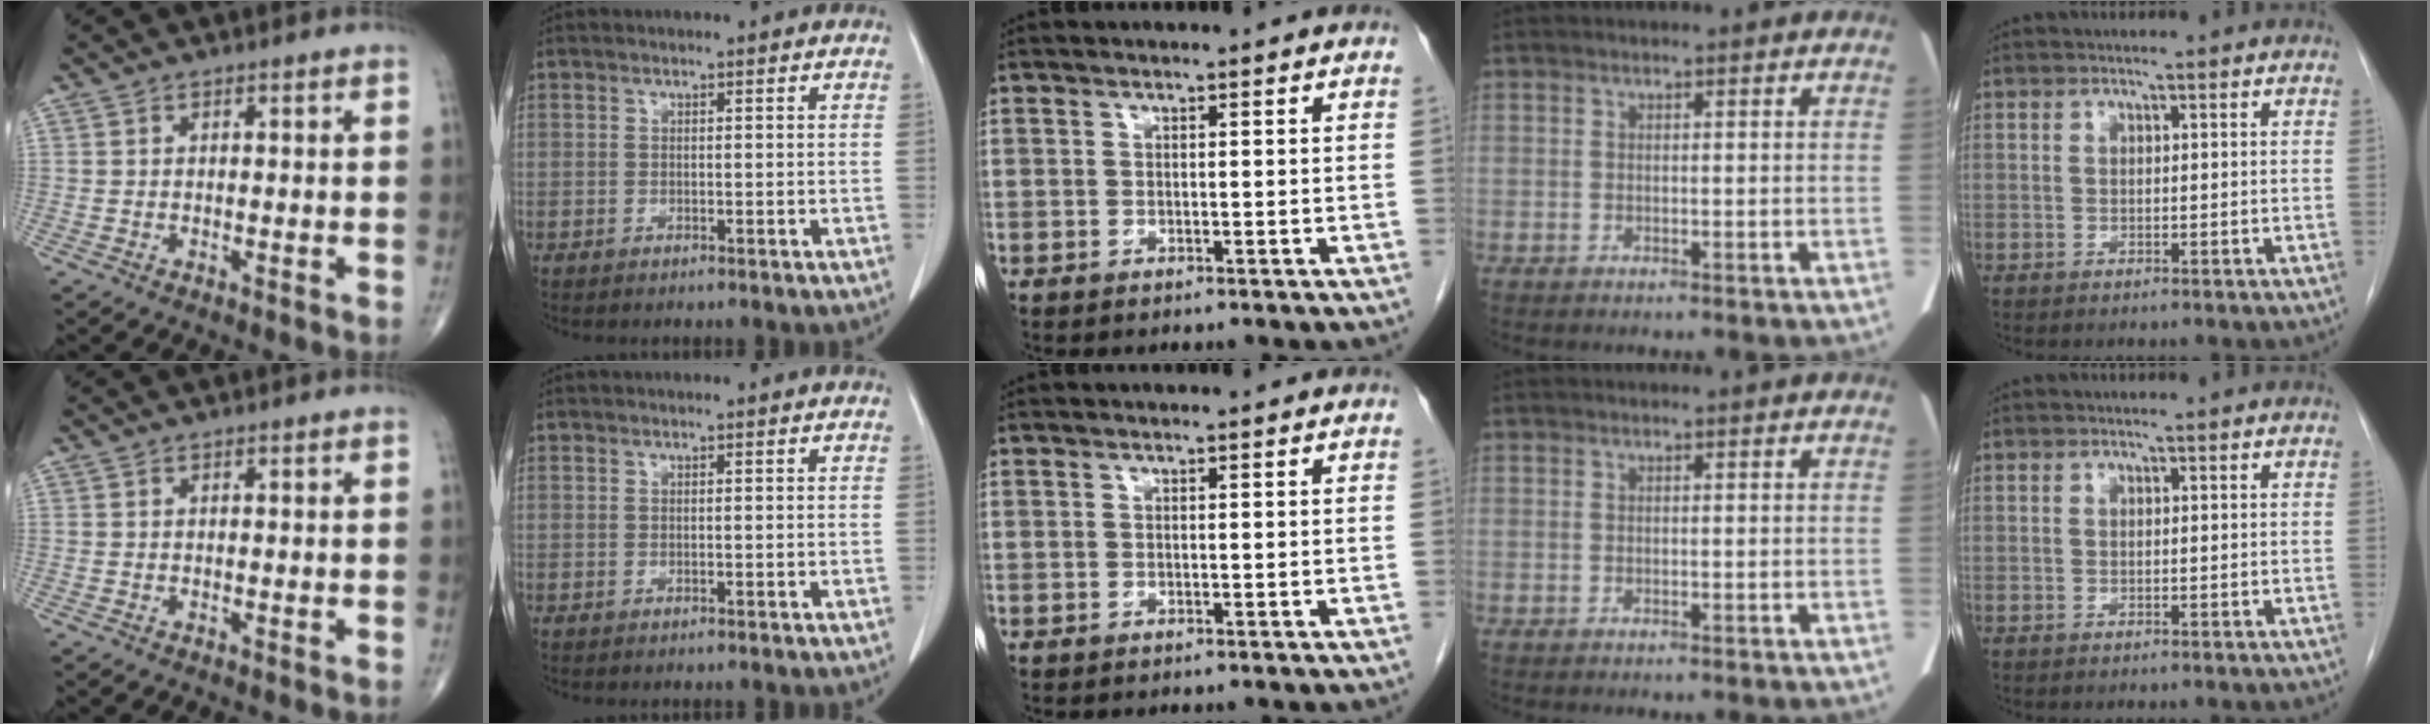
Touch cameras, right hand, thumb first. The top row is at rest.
{}